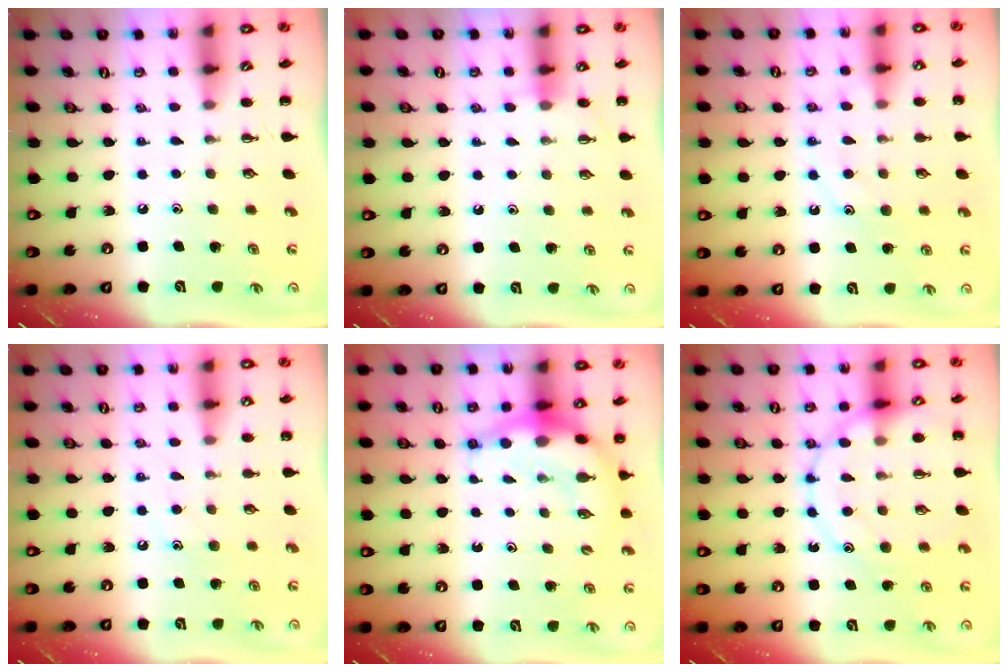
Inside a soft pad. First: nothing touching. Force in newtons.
{"total": 6.0, "press": 5.6, "slide": 2.0}
{"total": 10.7, "press": 10.6, "slide": 0.9}
{"total": 7.4, "press": 7.3, "slide": 1.3}
{"total": 9.3, "press": 9.0, "slide": 2.2}
{"total": 15.6, "press": 15.5, "slide": 1.2}